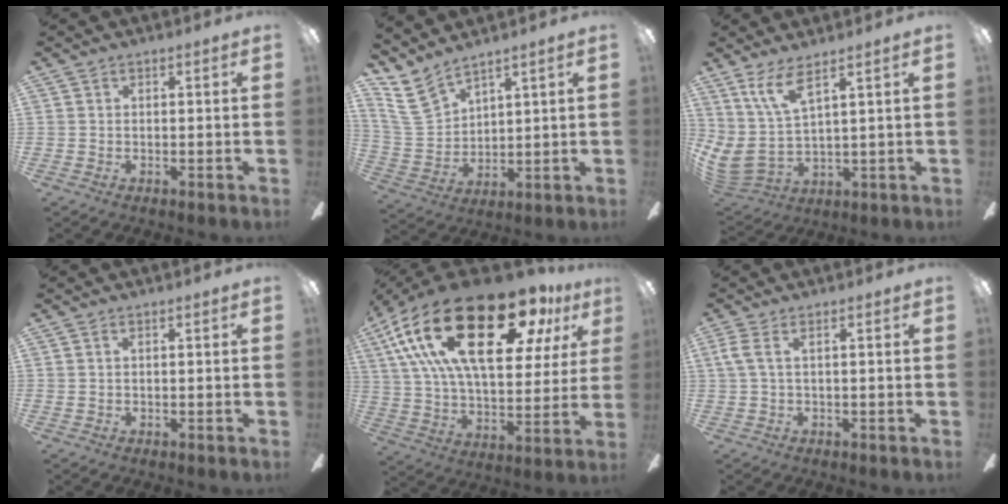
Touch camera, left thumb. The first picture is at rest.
{"total": 10.6, "force": [8.1, 5.4, 4.2], "torque": [-0.111, -0.034, 0.161]}
{"total": 12.6, "force": [6.9, 4.8, 9.4], "torque": [-0.216, -0.030, 0.129]}
{"total": 0.7, "force": [0.3, 0.3, 0.5], "torque": [-0.011, 0.004, 0.004]}
{"total": 31.7, "force": [16.3, 13.5, 23.7], "torque": [-0.449, -0.084, 0.269]}
{"total": 3.7, "force": [0.7, 1.3, 3.4], "torque": [-0.072, 0.003, 0.011]}